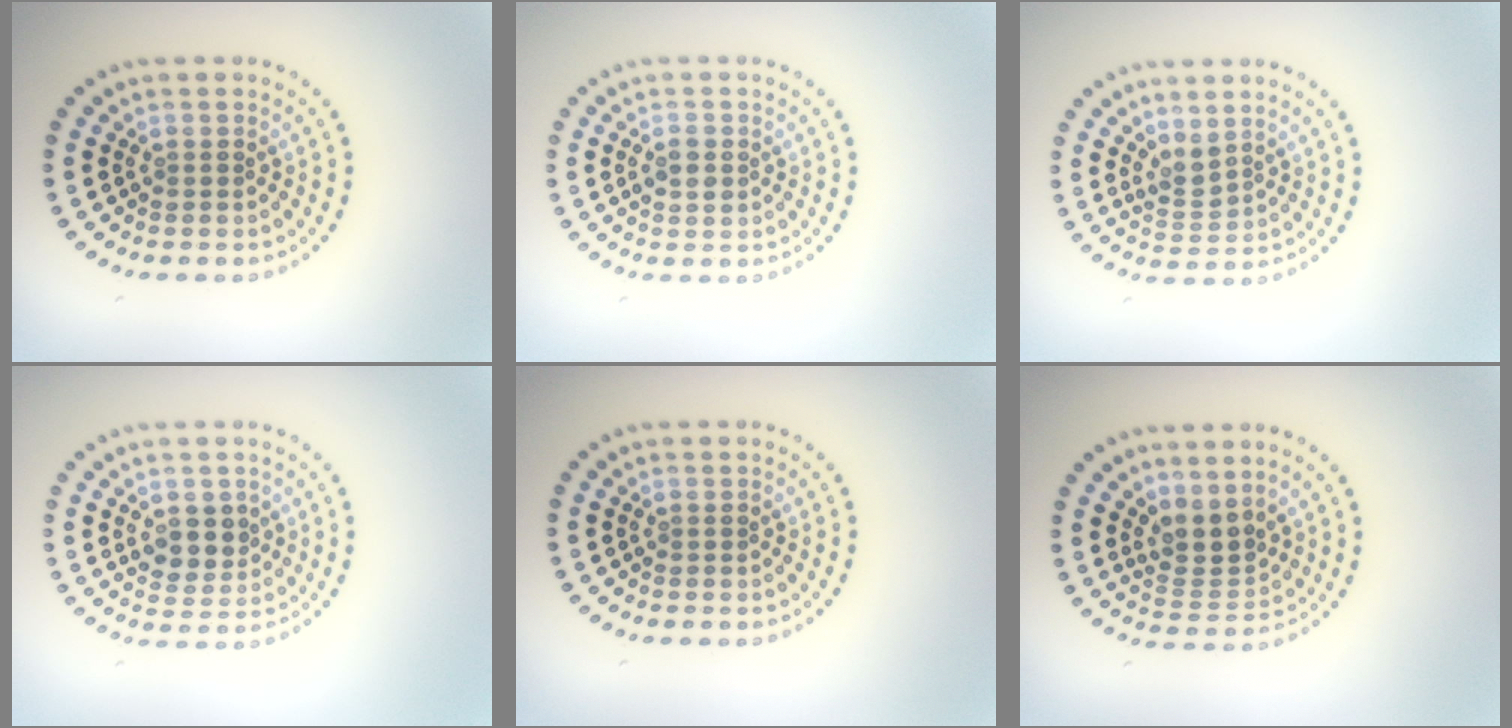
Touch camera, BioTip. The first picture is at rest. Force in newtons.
{"total": 1.6, "press": 1.6, "slide": 0.0}
{"total": 1.7, "press": 1.4, "slide": 0.9}
{"total": 2.9, "press": 2.8, "slide": 1.0}
{"total": 0.0}
{"total": 2.8, "press": 2.2, "slide": 1.8}